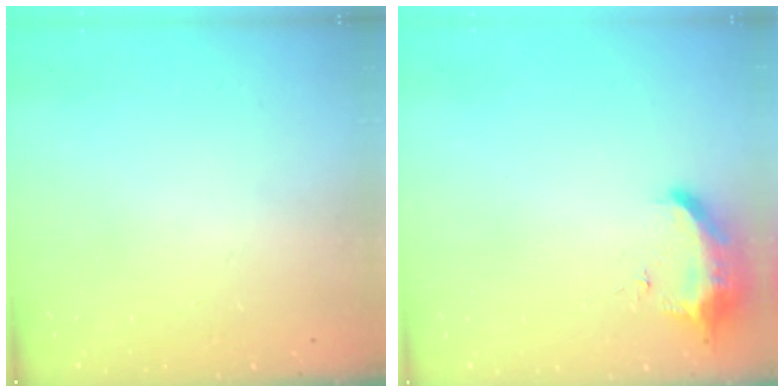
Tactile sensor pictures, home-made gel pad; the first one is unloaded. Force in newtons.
{"total": 8.9, "press": 8.8, "slide": 1.6}